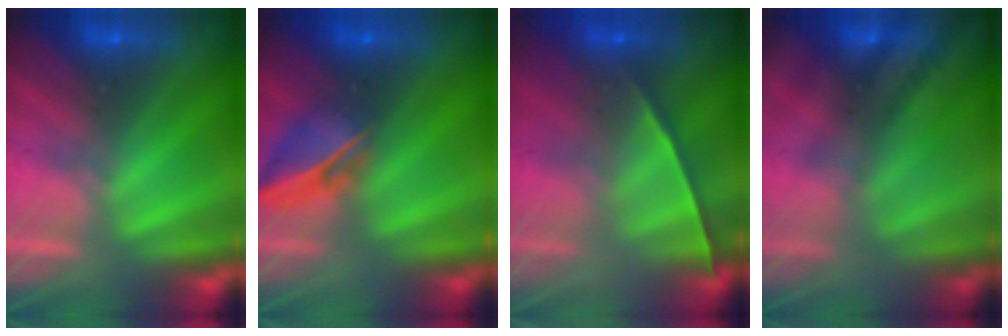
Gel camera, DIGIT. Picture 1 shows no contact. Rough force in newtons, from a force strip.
{"total": 5.8}
{"total": 1.1}
{"total": 2.4}